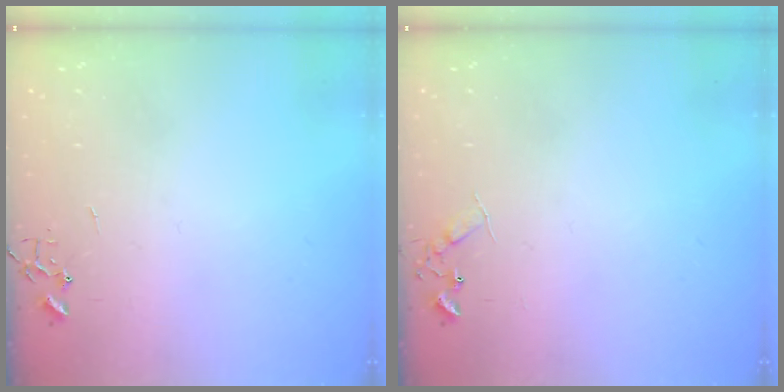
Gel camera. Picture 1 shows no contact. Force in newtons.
{"total": 7.0, "press": 7.0, "slide": 0.8}